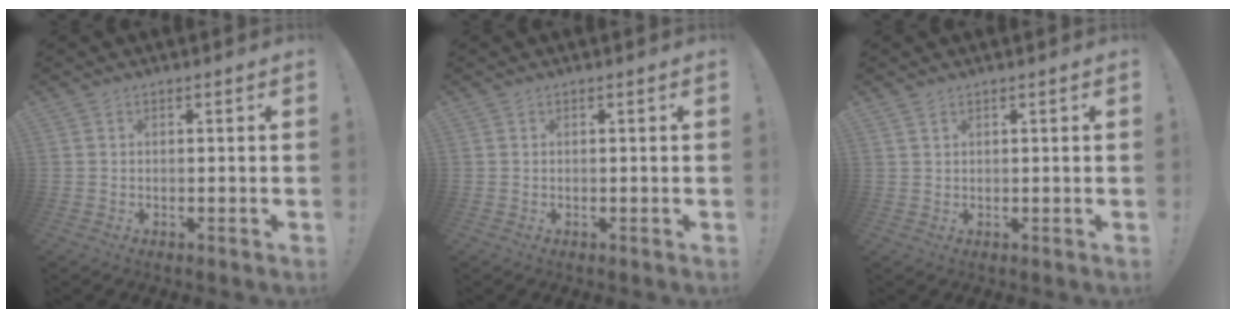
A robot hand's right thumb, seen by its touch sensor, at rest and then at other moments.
{"total": 0.0}
{"total": 1.3, "force": [1.0, 0.5, 0.8], "torque": [-0.010, -0.005, 0.017]}